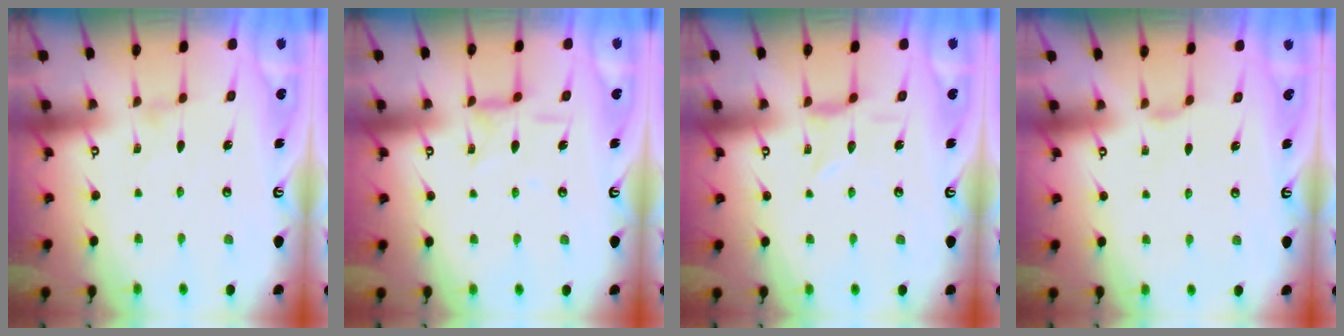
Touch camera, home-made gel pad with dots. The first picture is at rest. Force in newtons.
{"total": 5.5, "press": 5.5, "slide": 0.3}
{"total": 1.5, "press": 1.5, "slide": 0.2}
{"total": 1.5, "press": 1.5, "slide": 0.4}